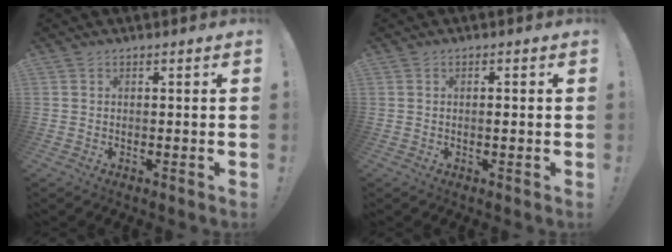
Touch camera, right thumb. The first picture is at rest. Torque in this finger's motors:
{"motor_torque": [-0.47, -0.17, 0.04, -0.08, 0.05]}